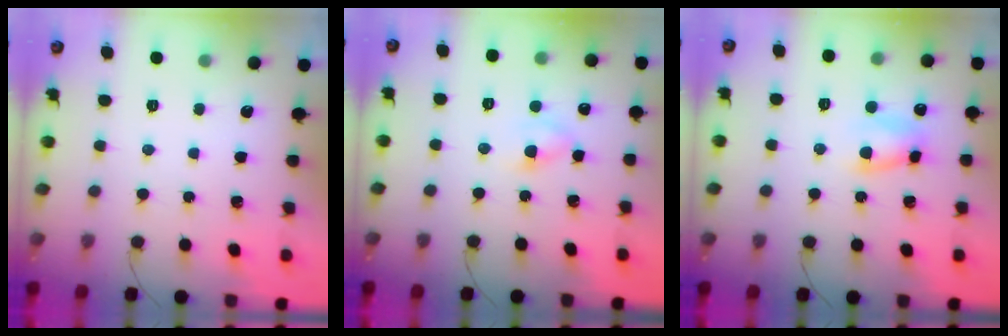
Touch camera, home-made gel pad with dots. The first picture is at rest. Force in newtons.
{"total": 3.2, "press": 3.0, "slide": 1.1}
{"total": 6.1, "press": 6.0, "slide": 0.7}